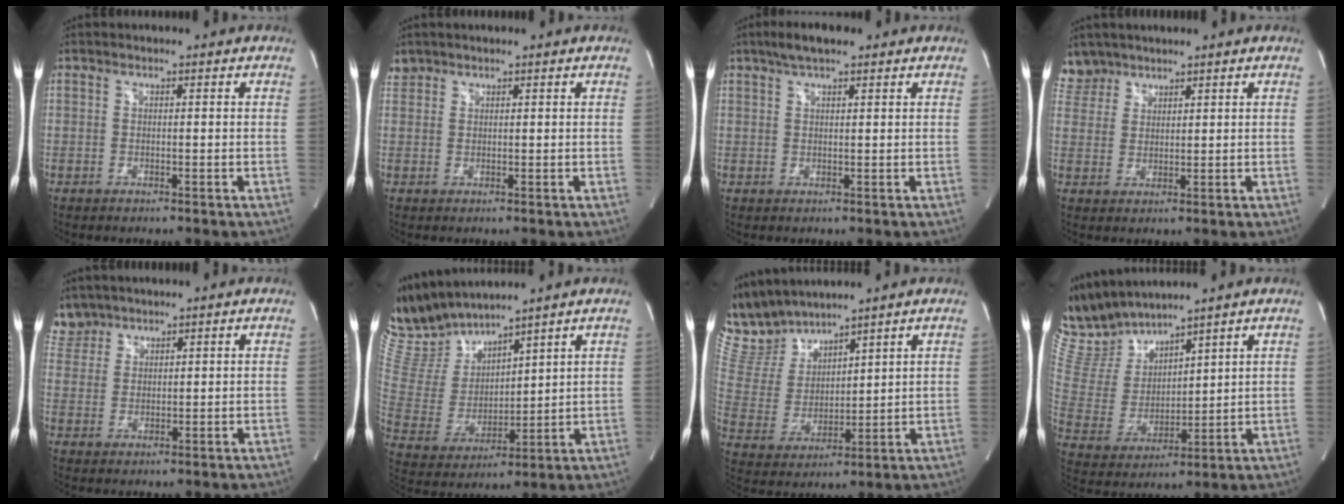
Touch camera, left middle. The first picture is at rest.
{"total": 1.8, "force": [1.5, 0.9, -0.2], "torque": [0.004, 0.012, 0.028]}
{"total": 4.4, "force": [3.2, 1.2, 2.9], "torque": [-0.059, 0.016, 0.055]}
{"total": 4.3, "force": [3.8, 2.1, -0.4], "torque": [0.011, 0.008, 0.079]}
{"total": 4.2, "force": [3.7, 1.8, -0.3], "torque": [0.008, 0.009, 0.080]}
{"total": 12.7, "force": [12.0, 2.4, 3.5], "torque": [-0.092, 0.008, 0.258]}
{"total": 10.7, "force": [10.1, 2.5, 2.4], "torque": [-0.075, 0.016, 0.219]}
{"total": 12.0, "force": [11.4, 2.2, 2.9], "torque": [-0.084, 0.011, 0.247]}